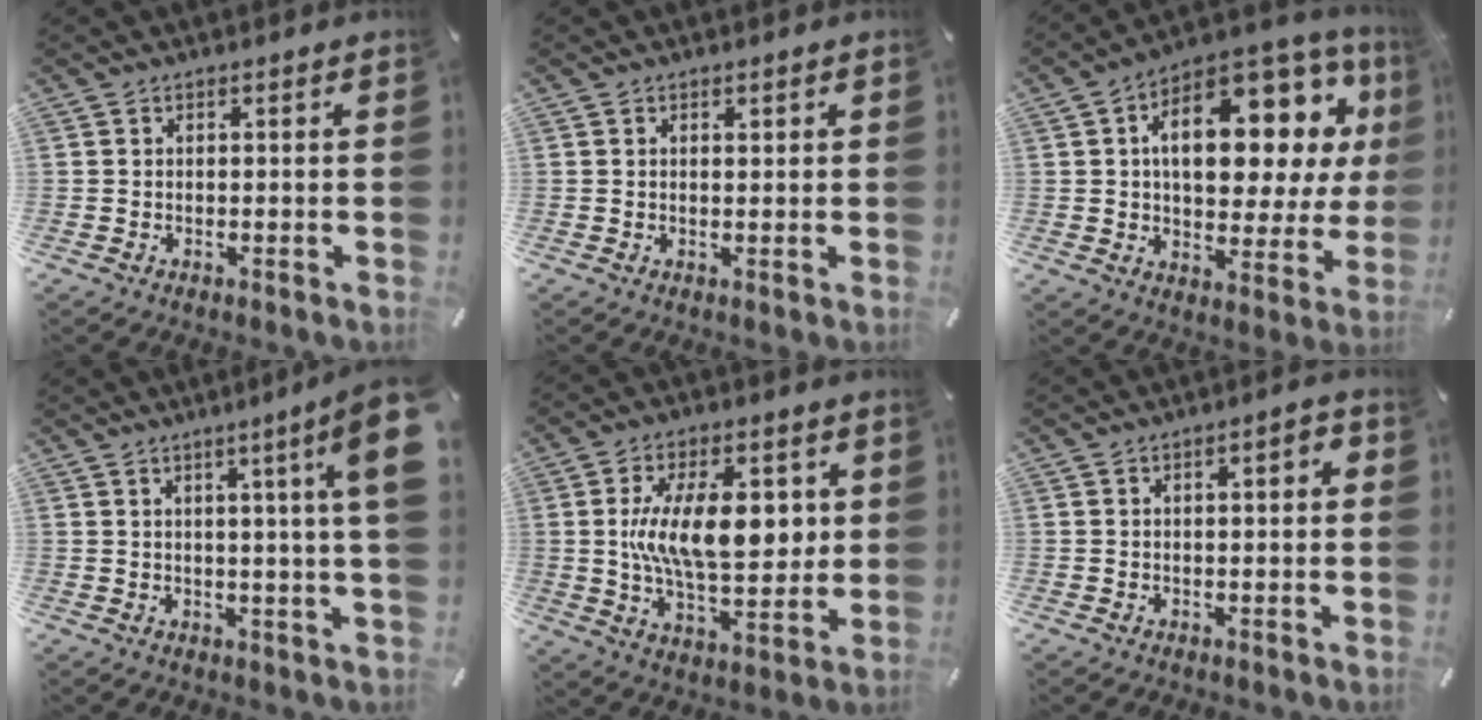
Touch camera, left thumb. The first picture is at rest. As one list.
[{"total": 0.7, "force": [0.3, 0.5, 0.4], "torque": [-0.001, -0.001, 0.004]}, {"total": 19.7, "force": [6.5, 11.1, 14.9], "torque": [-0.211, -0.043, 0.102]}, {"total": 10.6, "force": [3.9, -0.4, 9.9], "torque": [-0.153, -0.027, 0.058]}, {"total": 16.7, "force": [2.7, 8.3, 14.3], "torque": [-0.265, -0.003, 0.040]}, {"total": 3.0, "force": [0.3, 1.2, 2.7], "torque": [-0.035, 0.002, 0.000]}]